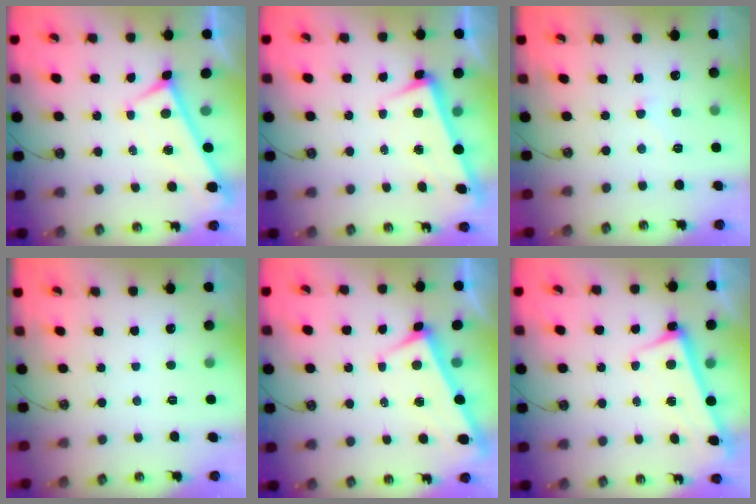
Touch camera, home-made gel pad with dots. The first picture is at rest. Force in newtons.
{"total": 3.3, "press": 3.2, "slide": 1.1}
{"total": 4.2, "press": 4.2, "slide": 0.5}
{"total": 0.0}
{"total": 3.8, "press": 3.8, "slide": 0.2}
{"total": 2.5, "press": 2.5, "slide": 0.7}